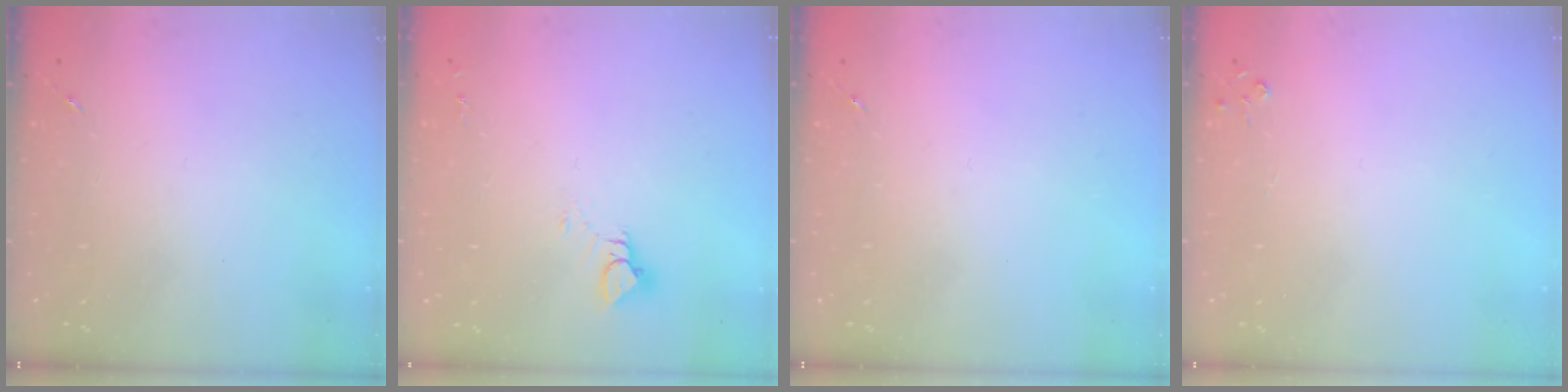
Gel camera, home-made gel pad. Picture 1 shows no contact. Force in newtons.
{"total": 4.5, "press": 4.5, "slide": 0.4}
{"total": 0.0}
{"total": 2.7, "press": 2.7, "slide": 0.3}